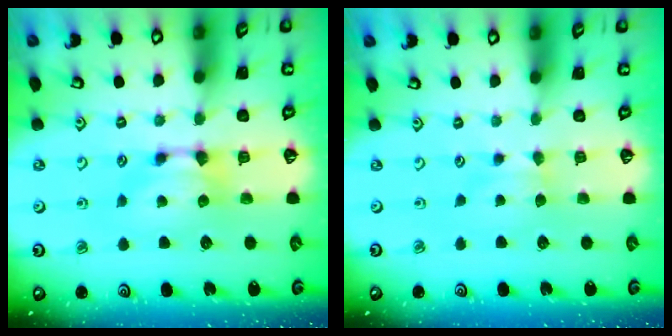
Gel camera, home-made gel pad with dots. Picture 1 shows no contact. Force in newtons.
{"total": 2.1, "press": 2.1, "slide": 0.5}